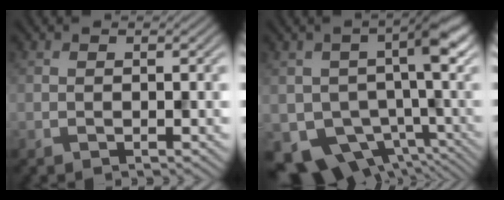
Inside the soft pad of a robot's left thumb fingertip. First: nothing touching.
{"total": 11.7, "force": [-3.0, 8.2, 7.8], "torque": [-0.121, -0.031, -0.046]}